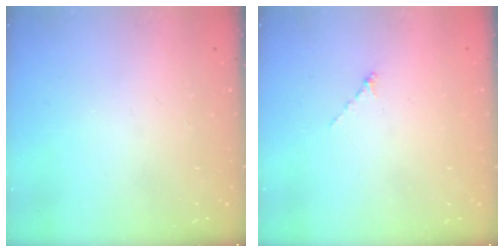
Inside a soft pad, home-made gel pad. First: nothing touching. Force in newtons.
{"total": 0.0}